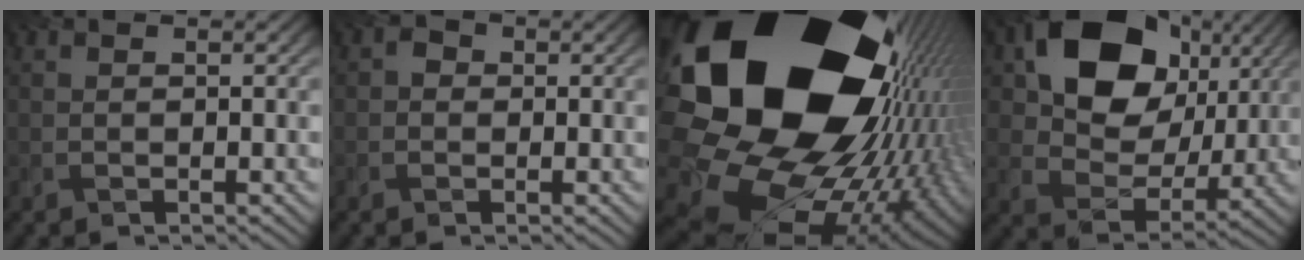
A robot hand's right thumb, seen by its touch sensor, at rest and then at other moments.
{"total": 1.3, "force": [-0.2, 1.2, 0.5], "torque": [-0.006, -0.001, -0.011]}
{"total": 24.5, "force": [6.0, 18.2, 15.3], "torque": [-0.317, -0.066, 0.106]}
{"total": 15.4, "force": [5.8, 11.2, 8.8], "torque": [-0.158, 0.004, 0.099]}